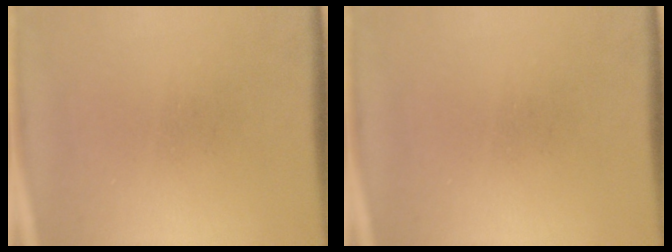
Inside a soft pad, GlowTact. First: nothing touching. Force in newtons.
{"total": 0.0}